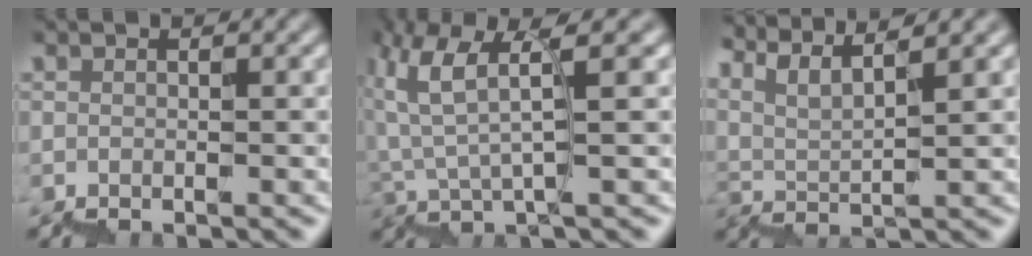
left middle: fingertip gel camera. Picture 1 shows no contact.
{"total": 4.1, "force": [2.7, 0.1, 3.1], "torque": [-0.074, 0.009, 0.047]}
{"total": 6.2, "force": [5.9, 0.6, 1.9], "torque": [-0.033, 0.018, 0.102]}